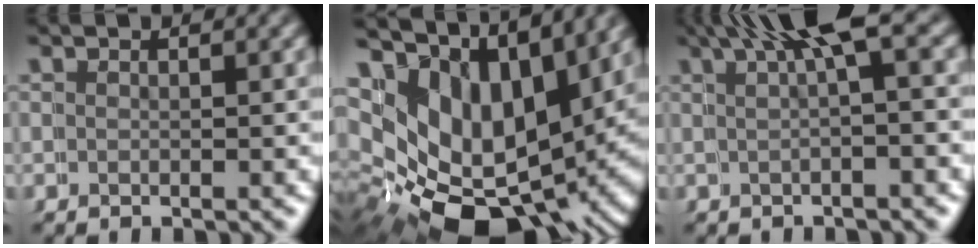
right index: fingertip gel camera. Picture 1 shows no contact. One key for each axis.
{"total": 17.4, "fx": -0.8, "fy": 12.3, "fz": 12.3, "tx": -0.241, "ty": -0.058, "tz": 0.011}
{"total": 4.8, "fx": 2.7, "fy": 0.6, "fz": 3.9, "tx": -0.052, "ty": 0.013, "tz": 0.044}